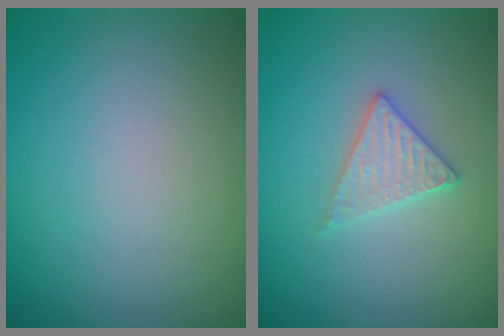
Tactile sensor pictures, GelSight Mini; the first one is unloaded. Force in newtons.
{"total": 2.4, "press": 2.4, "slide": 0.3}